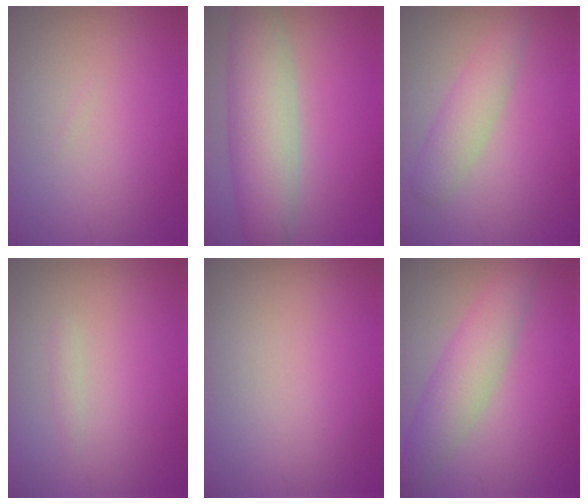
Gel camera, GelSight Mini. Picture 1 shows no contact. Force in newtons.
{"total": 6.9, "press": 6.9, "slide": 0.4}
{"total": 2.9, "press": 2.9, "slide": 0.1}
{"total": 0.7, "press": 0.7, "slide": 0.0}
{"total": 0.0}
{"total": 4.5, "press": 4.5, "slide": 0.1}